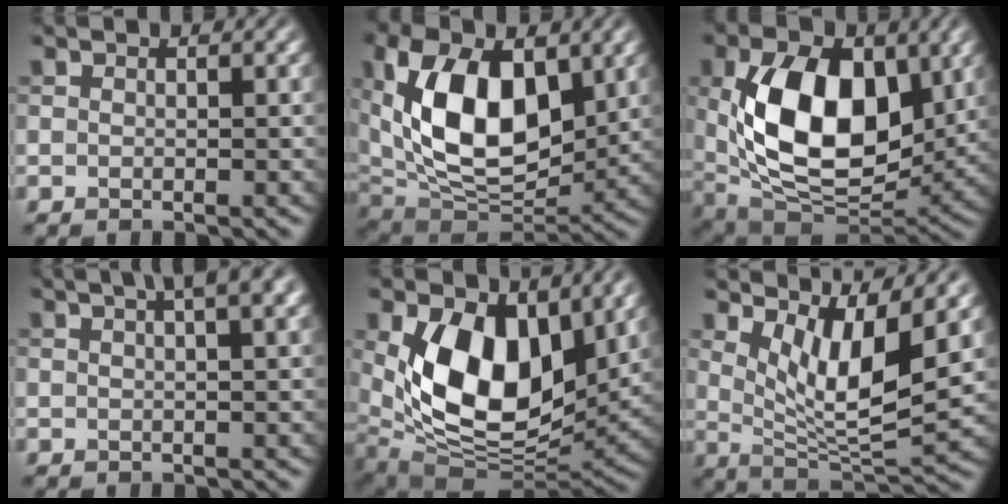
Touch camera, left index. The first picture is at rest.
{"total": 13.2, "force": [2.8, 7.6, 10.5], "torque": [-0.185, 0.000, 0.047]}
{"total": 13.1, "force": [1.8, 8.0, 10.3], "torque": [-0.175, -0.010, 0.033]}
{"total": 5.0, "force": [2.9, 1.4, 3.9], "torque": [-0.036, 0.016, 0.027]}
{"total": 11.7, "force": [2.8, 7.4, 8.7], "torque": [-0.157, -0.031, 0.054]}
{"total": 7.4, "force": [3.2, 2.1, 6.4], "torque": [-0.111, -0.019, 0.063]}